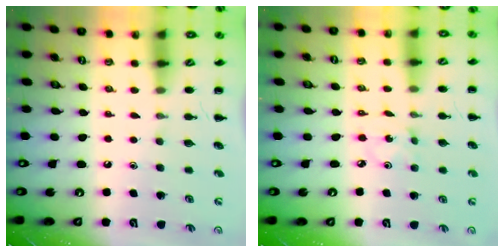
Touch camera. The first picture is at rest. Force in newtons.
{"total": 1.0, "press": 1.0, "slide": 0.2}